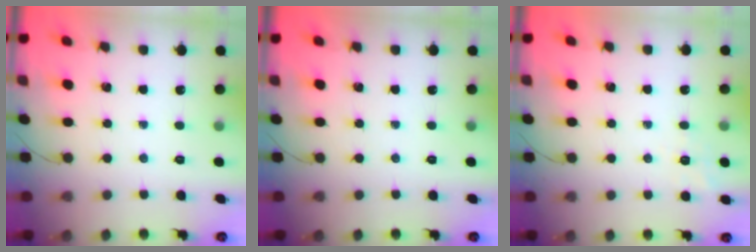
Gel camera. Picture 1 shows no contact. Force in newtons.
{"total": 0.0}
{"total": 1.7, "press": 0.9, "slide": 1.5}